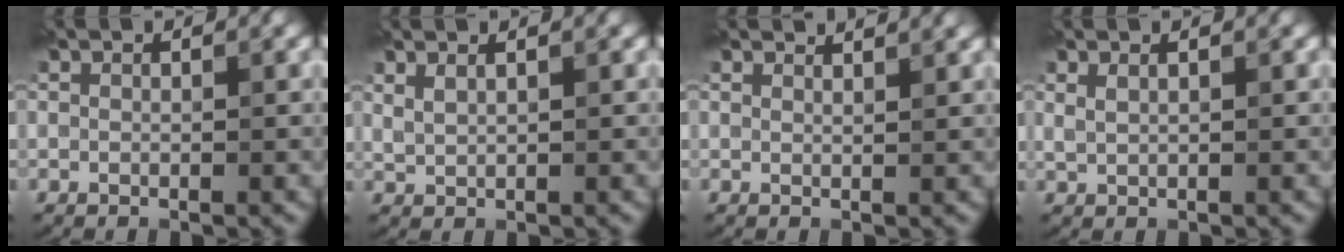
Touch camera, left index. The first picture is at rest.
{"total": 1.3, "force": [1.0, 0.4, 0.7], "torque": [-0.017, 0.000, 0.022]}
{"total": 2.3, "force": [2.2, 0.3, 0.5], "torque": [-0.008, 0.006, 0.023]}
{"total": 1.1, "force": [0.7, 0.4, 0.7], "torque": [-0.015, 0.000, 0.015]}